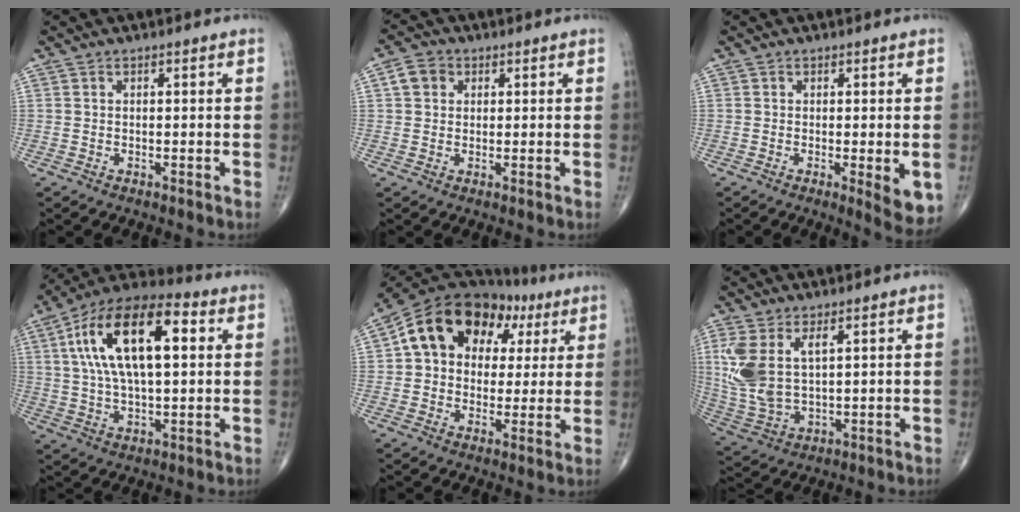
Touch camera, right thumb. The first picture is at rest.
{"total": 4.1, "force": [1.1, 3.4, 1.9], "torque": [-0.023, 0.006, 0.017]}
{"total": 5.6, "force": [-1.3, 1.7, 5.2], "torque": [-0.068, -0.015, -0.017]}
{"total": 20.3, "force": [4.9, 9.1, 17.5], "torque": [-0.305, 0.022, 0.075]}
{"total": 18.7, "force": [5.5, 13.7, 11.5], "torque": [-0.157, 0.030, 0.084]}
{"total": 11.1, "force": [3.3, 5.6, 8.9], "torque": [-0.200, -0.007, 0.081]}